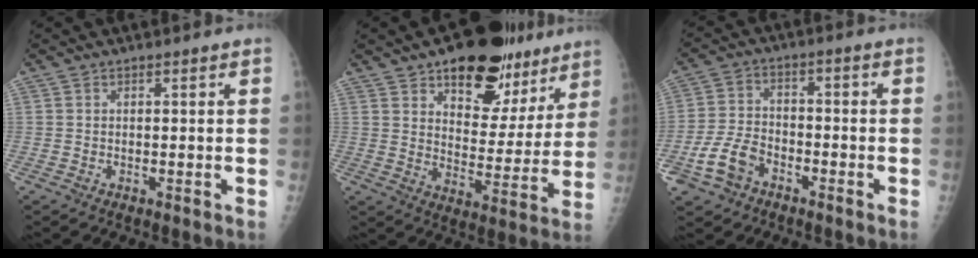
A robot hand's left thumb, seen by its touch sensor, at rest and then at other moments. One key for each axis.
{"total": 19.7, "fx": 12.6, "fy": 10.5, "fz": 10.8, "tx": -0.086, "ty": -0.056, "tz": 0.181}
{"total": 8.9, "fx": -4.6, "fy": 6.1, "fz": 4.6, "tx": -0.090, "ty": 0.028, "tz": -0.086}